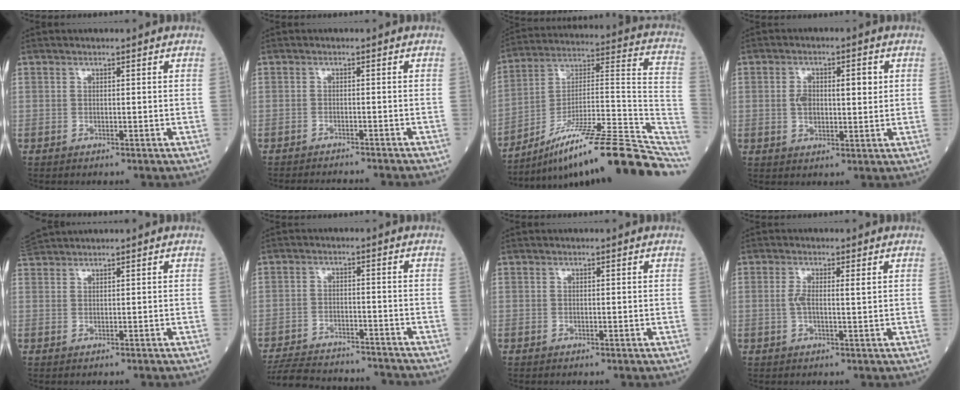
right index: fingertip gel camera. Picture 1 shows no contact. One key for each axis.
{"total": 8.5, "fx": -8.1, "fy": 0.3, "fz": 2.7, "tx": -0.033, "ty": -0.010, "tz": -0.115}
{"total": 23.4, "fx": -17.2, "fy": 2.3, "fz": 15.7, "tx": -0.170, "ty": 0.039, "tz": -0.273}
{"total": 5.3, "fx": 0.9, "fy": 1.9, "fz": 4.8, "tx": -0.094, "ty": 0.012, "tz": 0.014}
{"total": 2.1, "fx": 2.0, "fy": -0.5, "fz": 0.4, "tx": -0.011, "ty": 0.026, "tz": 0.043}
{"total": 15.2, "fx": -14.4, "fy": 2.8, "fz": 4.1, "tx": -0.084, "ty": 0.000, "tz": -0.207}
{"total": 0.0}
{"total": 2.7, "fx": 0.5, "fy": 0.4, "fz": 2.6, "tx": -0.056, "ty": 0.006, "tz": 0.008}